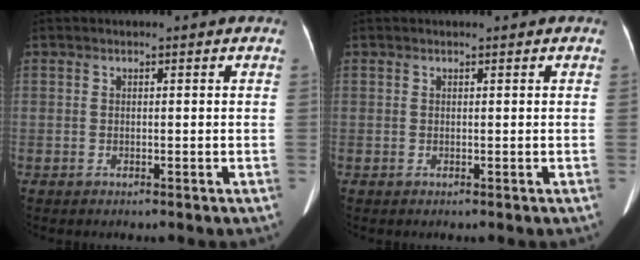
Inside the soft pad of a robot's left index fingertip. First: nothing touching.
{"total": 0.0}